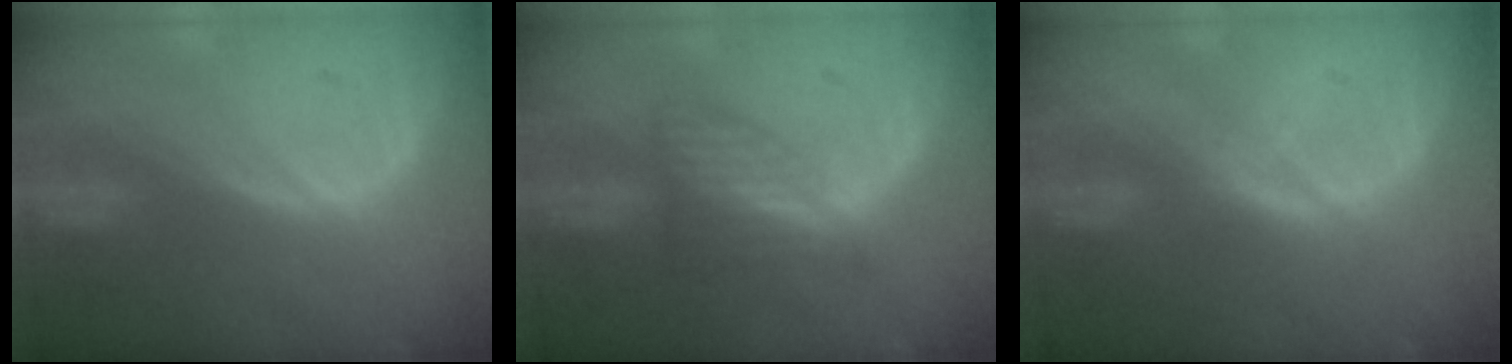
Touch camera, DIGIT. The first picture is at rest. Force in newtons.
{"total": 6.3, "press": 5.6, "slide": 2.8}
{"total": 2.1, "press": 2.1, "slide": 0.2}